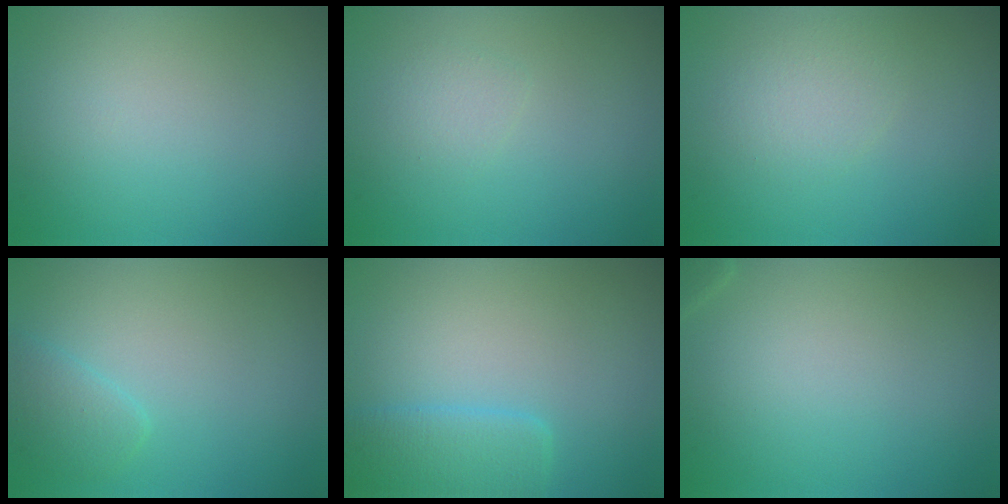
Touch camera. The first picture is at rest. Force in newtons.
{"total": 1.0, "press": 1.0, "slide": 0.1}
{"total": 1.7, "press": 1.7, "slide": 0.0}
{"total": 1.6, "press": 1.6, "slide": 0.2}
{"total": 3.3, "press": 3.3, "slide": 0.2}
{"total": 0.6, "press": 0.6, "slide": 0.0}